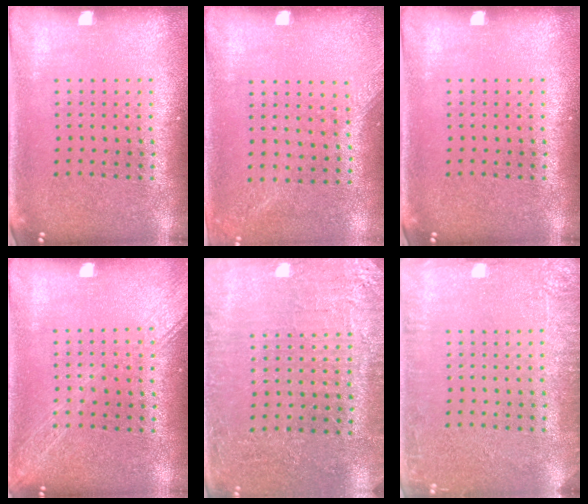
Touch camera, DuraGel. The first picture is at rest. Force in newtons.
{"total": 1.3, "press": 1.1, "slide": 0.7}
{"total": 0.0}
{"total": 1.6, "press": 1.5, "slide": 0.2}
{"total": 3.0, "press": 3.0, "slide": 0.3}
{"total": 2.9, "press": 2.9, "slide": 0.4}